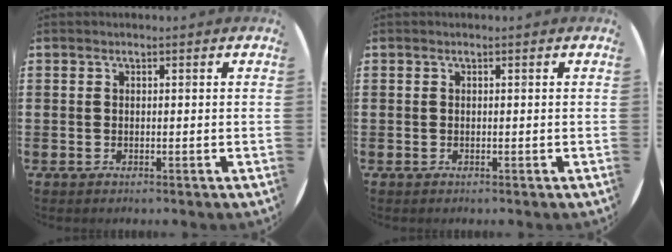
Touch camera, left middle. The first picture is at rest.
{"total": 0.0}